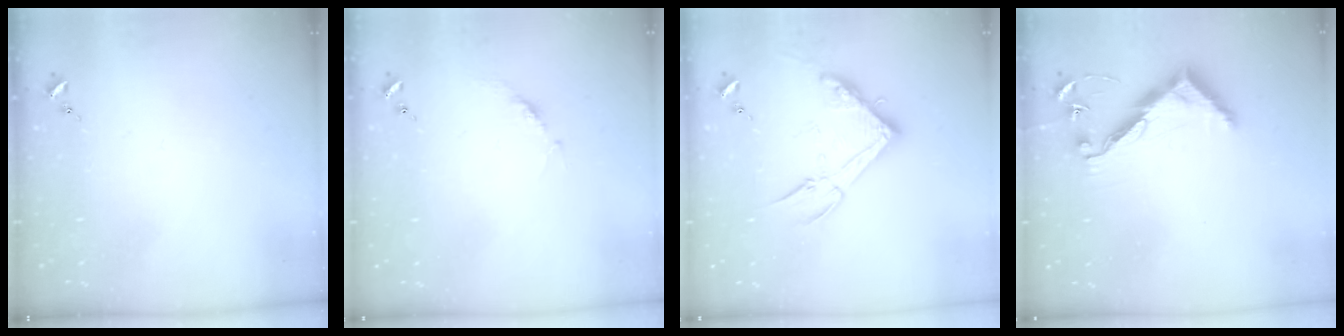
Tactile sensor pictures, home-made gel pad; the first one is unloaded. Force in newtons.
{"total": 3.7, "press": 3.7, "slide": 0.5}
{"total": 15.2, "press": 15.2, "slide": 0.6}
{"total": 10.2, "press": 10.2, "slide": 0.4}